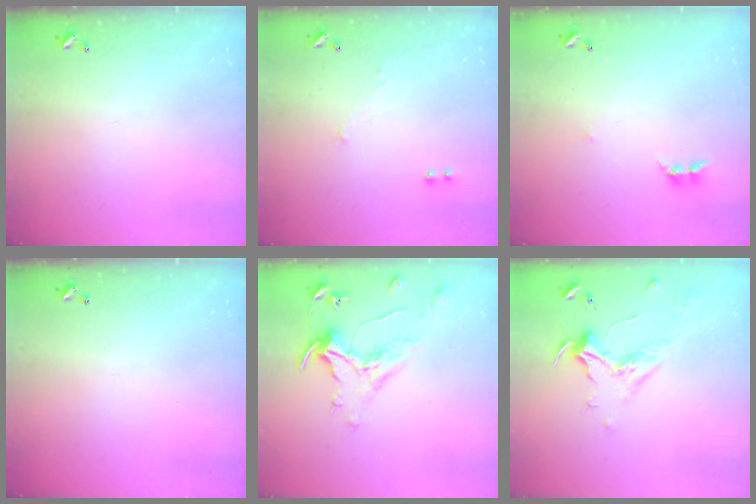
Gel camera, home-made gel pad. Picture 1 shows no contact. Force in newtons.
{"total": 1.2, "press": 0.8, "slide": 0.9}
{"total": 2.6, "press": 2.6, "slide": 0.3}
{"total": 0.0}
{"total": 1.6, "press": 1.4, "slide": 0.7}
{"total": 1.8, "press": 1.7, "slide": 0.6}